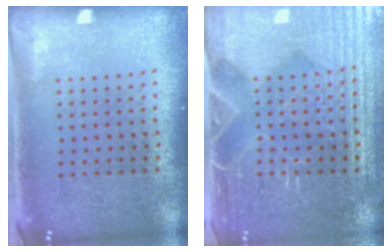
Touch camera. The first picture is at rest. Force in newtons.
{"total": 4.7, "press": 4.4, "slide": 1.4}